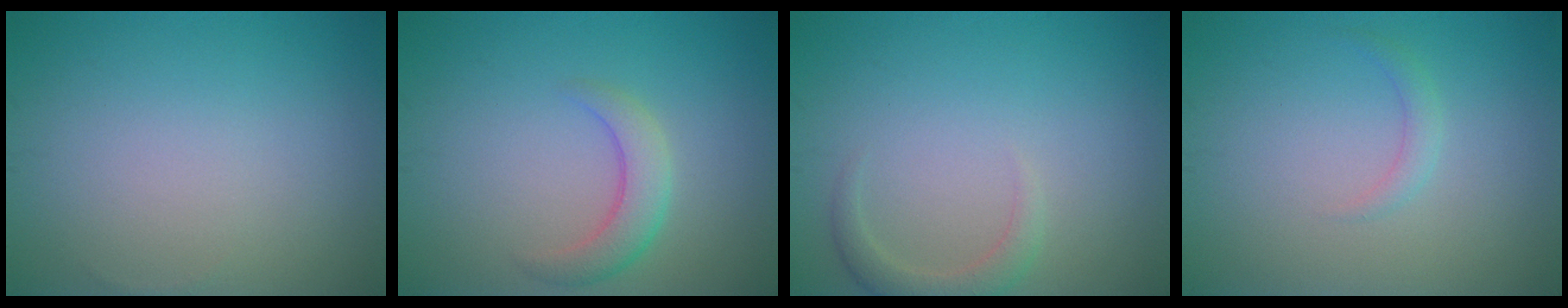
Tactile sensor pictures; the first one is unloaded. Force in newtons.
{"total": 2.9, "press": 2.9, "slide": 0.1}
{"total": 2.0, "press": 2.0, "slide": 0.3}
{"total": 1.1, "press": 1.1, "slide": 0.1}